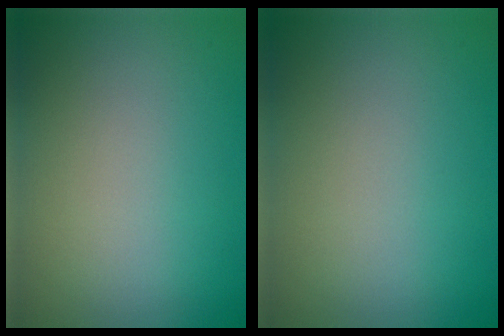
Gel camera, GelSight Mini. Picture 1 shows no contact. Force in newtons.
{"total": 0.0}